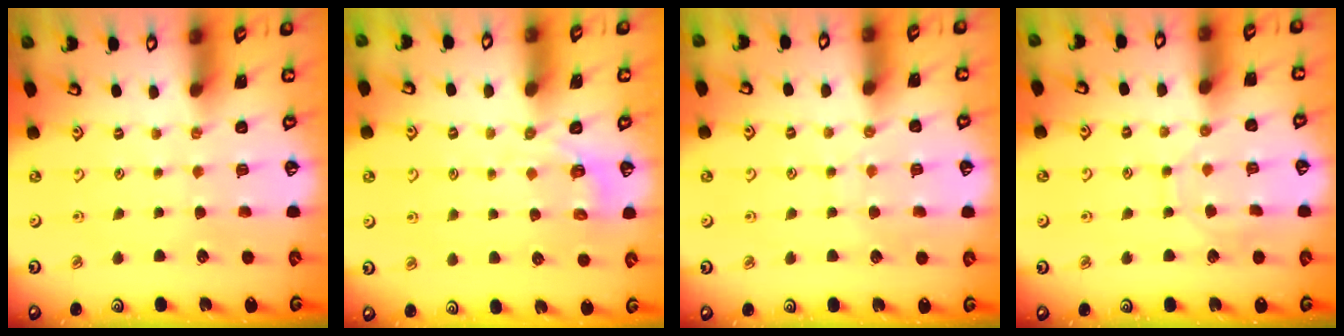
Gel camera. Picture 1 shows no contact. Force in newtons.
{"total": 3.1, "press": 2.1, "slide": 2.3}
{"total": 6.0, "press": 6.0, "slide": 0.7}
{"total": 8.3, "press": 8.3, "slide": 0.6}